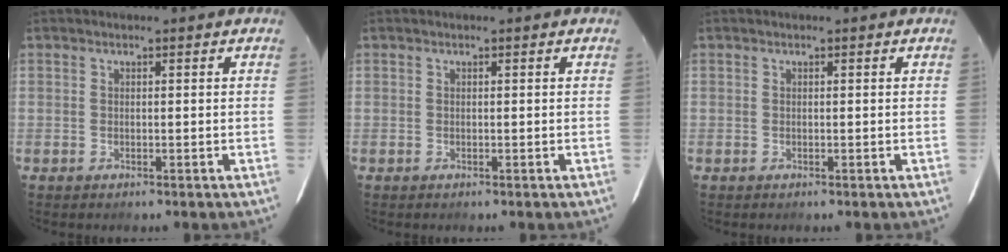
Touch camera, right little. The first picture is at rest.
{"total": 0.0}
{"total": 0.0}